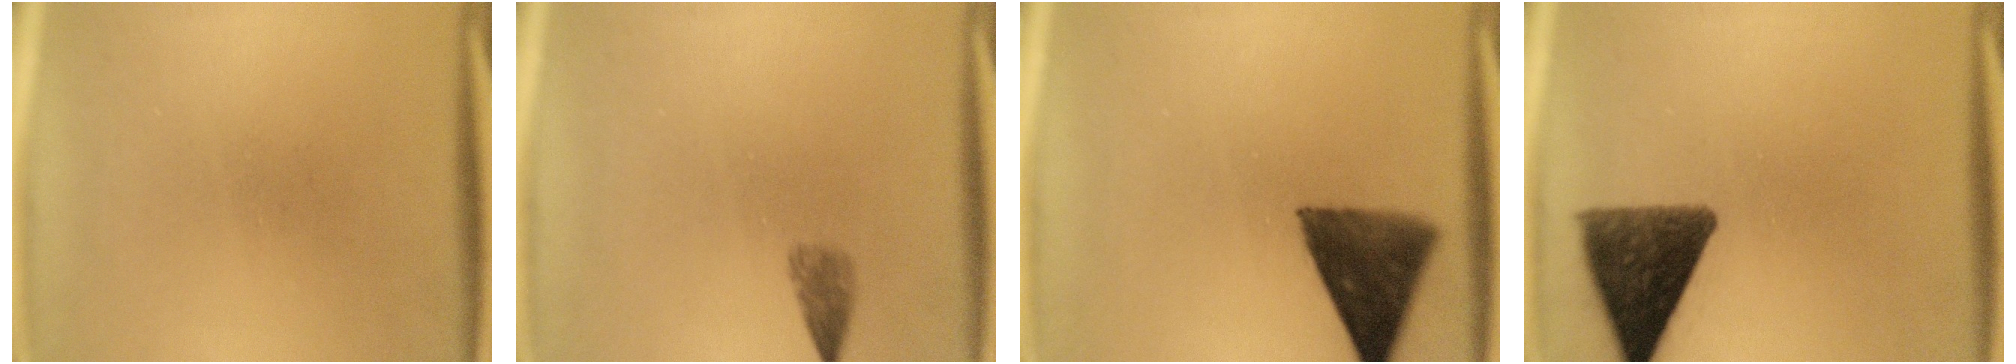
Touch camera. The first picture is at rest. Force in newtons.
{"total": 1.8}
{"total": 10.6}
{"total": 11.2}